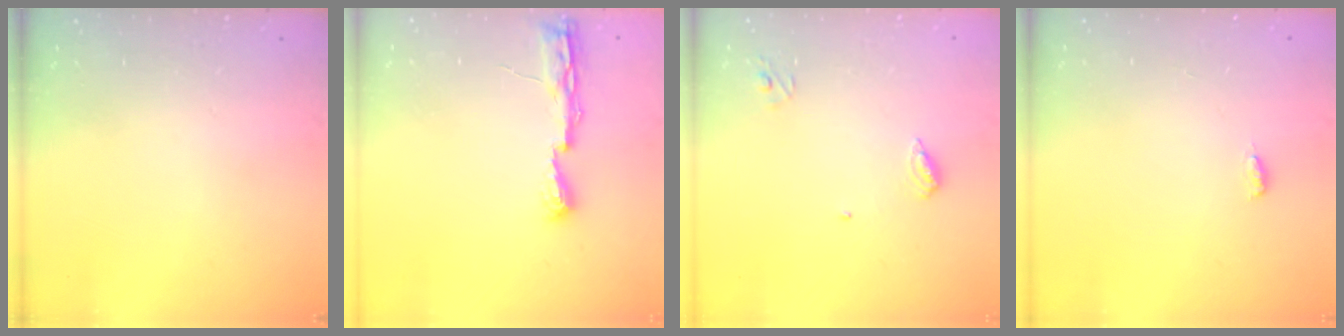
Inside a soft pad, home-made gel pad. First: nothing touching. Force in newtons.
{"total": 7.1, "press": 7.1, "slide": 0.8}
{"total": 5.3, "press": 5.3, "slide": 0.6}
{"total": 3.7, "press": 3.3, "slide": 1.7}